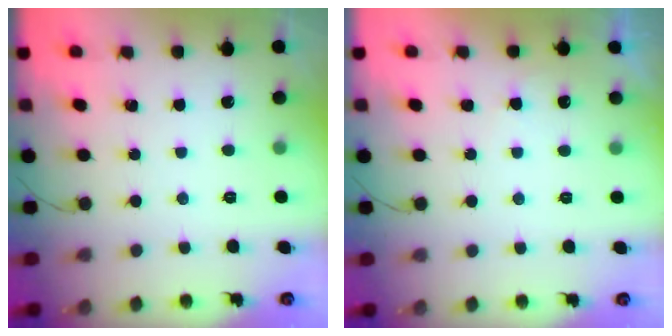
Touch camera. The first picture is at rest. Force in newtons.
{"total": 3.0, "press": 3.0, "slide": 0.0}